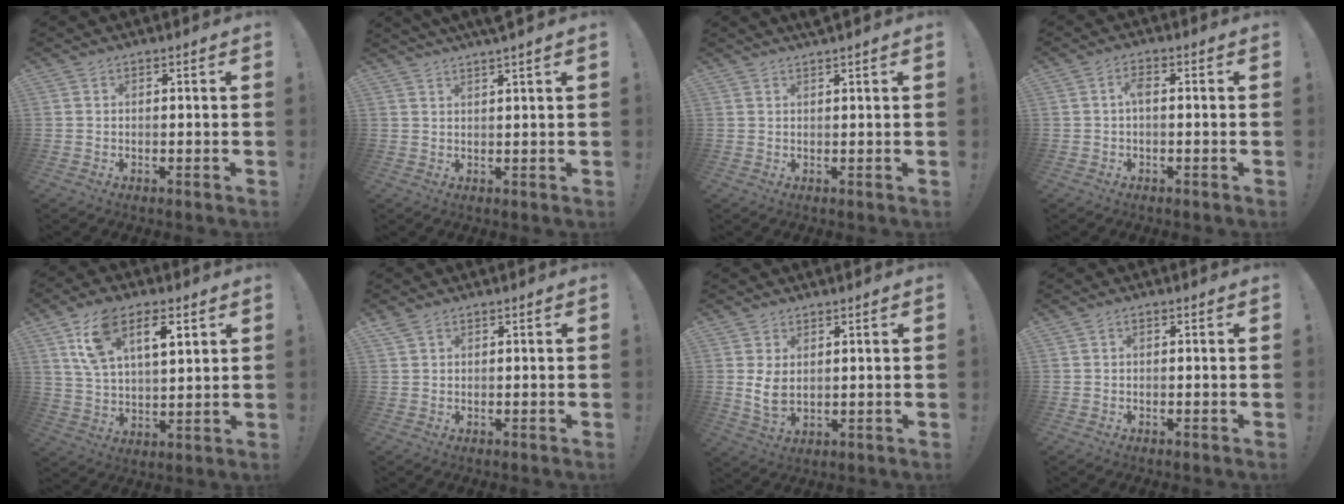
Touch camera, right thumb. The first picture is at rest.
{"total": 3.5, "force": [2.8, -0.4, 2.0], "torque": [-0.035, -0.011, 0.046]}
{"total": 1.6, "force": [1.5, -0.2, 0.5], "torque": [-0.005, -0.007, 0.025]}
{"total": 3.2, "force": [-0.1, 1.2, 2.9], "torque": [-0.058, 0.010, -0.003]}
{"total": 13.8, "force": [7.0, 7.1, 9.6], "torque": [-0.154, -0.014, 0.125]}
{"total": 2.1, "force": [1.6, 1.0, 1.1], "torque": [-0.015, -0.002, 0.029]}
{"total": 5.9, "force": [1.7, 3.6, 4.4], "torque": [-0.073, -0.016, 0.032]}
{"total": 0.5, "force": [0.0, 0.4, 0.4], "torque": [-0.012, 0.004, 0.000]}